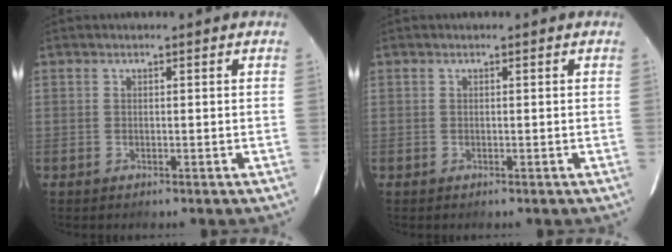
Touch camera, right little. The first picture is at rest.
{"total": 0.0}